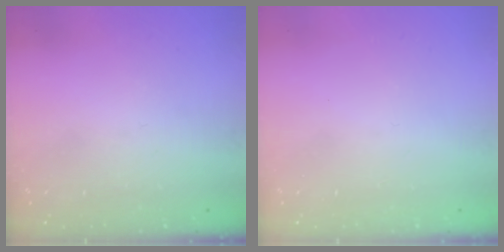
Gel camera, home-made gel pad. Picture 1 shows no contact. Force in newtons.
{"total": 1.6, "press": 1.6, "slide": 0.1}